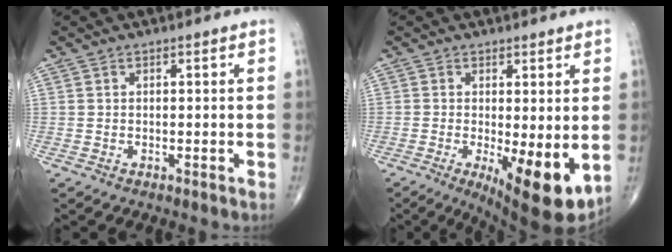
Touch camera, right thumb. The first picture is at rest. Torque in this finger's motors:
{"motor_torque": [1.71, 1.87, 0.57, -0.51, 0.36]}